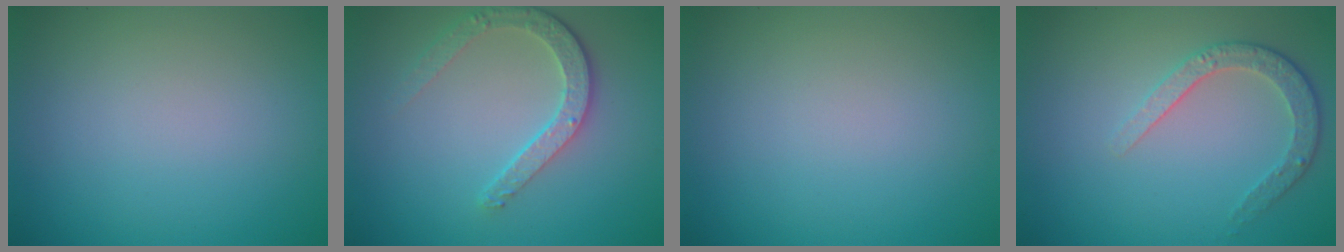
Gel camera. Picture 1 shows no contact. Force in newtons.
{"total": 3.6, "press": 2.9, "slide": 2.2}
{"total": 0.0}
{"total": 2.6, "press": 2.5, "slide": 1.0}